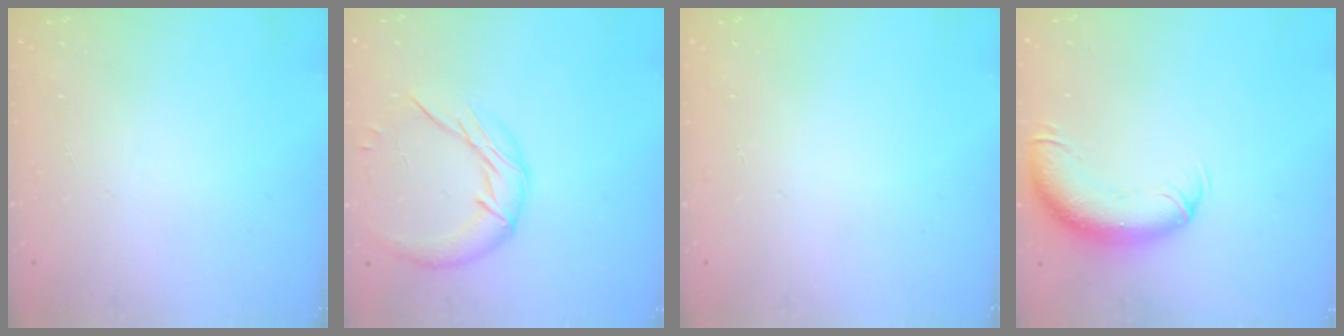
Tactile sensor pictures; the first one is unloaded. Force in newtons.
{"total": 11.5, "press": 11.5, "slide": 0.8}
{"total": 0.0}
{"total": 12.5, "press": 12.2, "slide": 3.0}